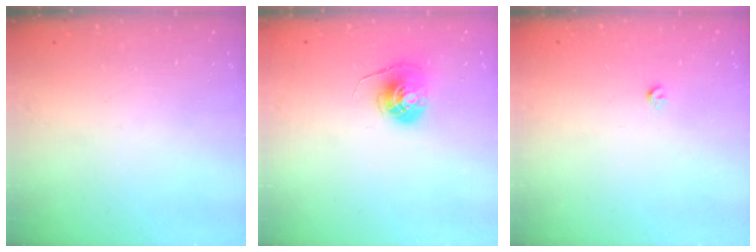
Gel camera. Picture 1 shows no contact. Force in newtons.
{"total": 6.0, "press": 6.0, "slide": 0.4}
{"total": 2.8, "press": 2.8, "slide": 0.5}